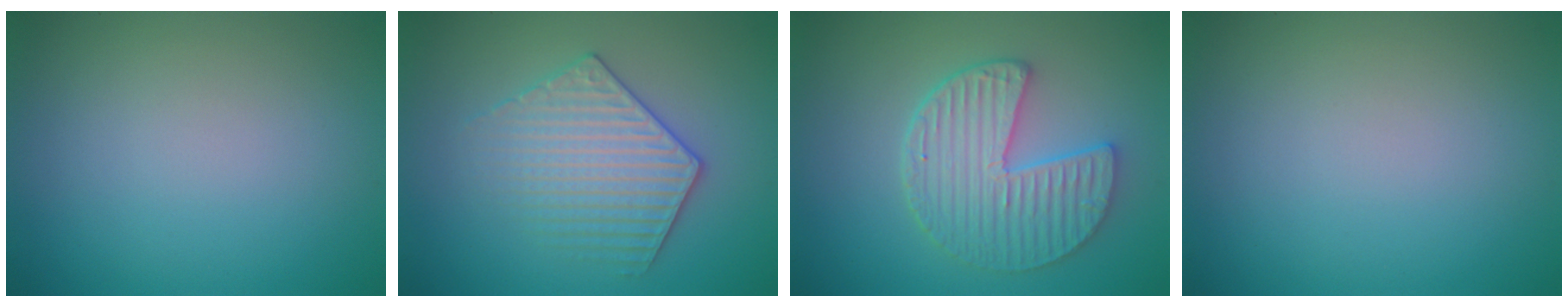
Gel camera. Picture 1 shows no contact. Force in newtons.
{"total": 3.6, "press": 3.5, "slide": 0.5}
{"total": 4.9, "press": 4.2, "slide": 2.5}
{"total": 0.0}